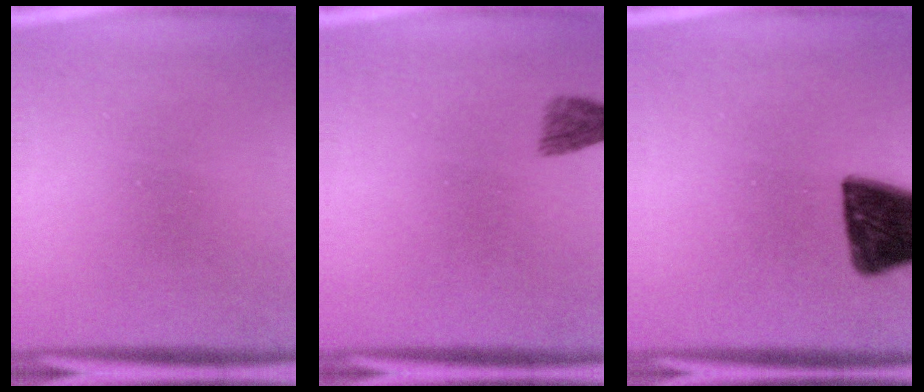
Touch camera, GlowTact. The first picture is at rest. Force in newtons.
{"total": 1.9}
{"total": 13.7}